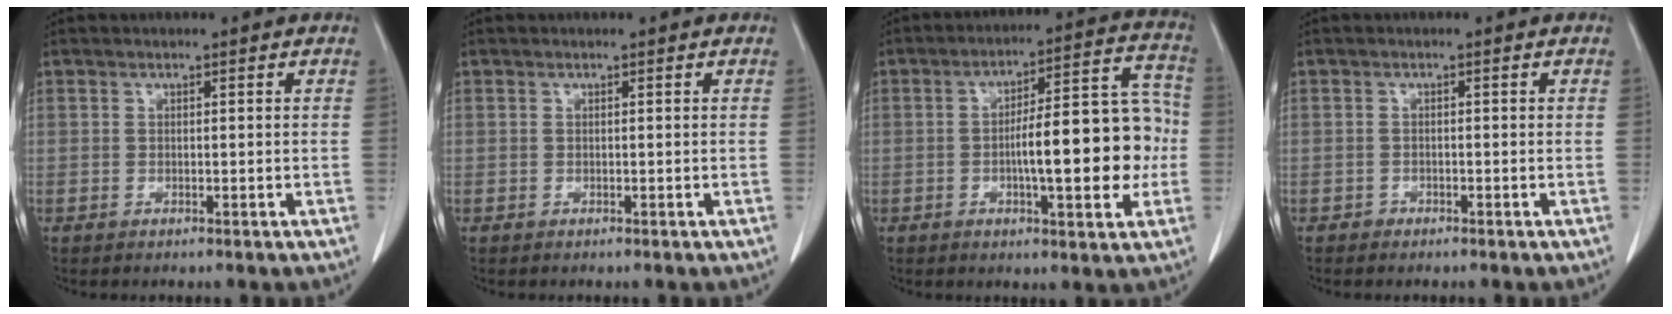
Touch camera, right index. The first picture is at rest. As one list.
[{"total": 0.0}, {"total": 15.0, "force": [-1.8, 3.6, 14.5], "torque": [-0.206, 0.031, -0.023]}, {"total": 0.7, "force": [-0.5, 0.4, 0.0], "torque": [-0.002, 0.002, -0.012]}]